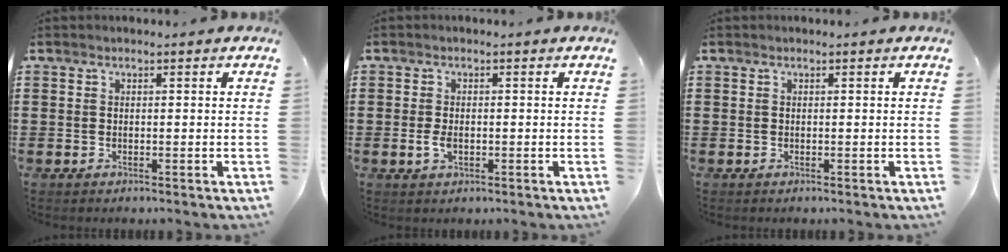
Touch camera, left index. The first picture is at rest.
{"total": 2.1, "force": [-0.3, 1.1, 1.8], "torque": [-0.042, -0.002, -0.008]}
{"total": 0.0}